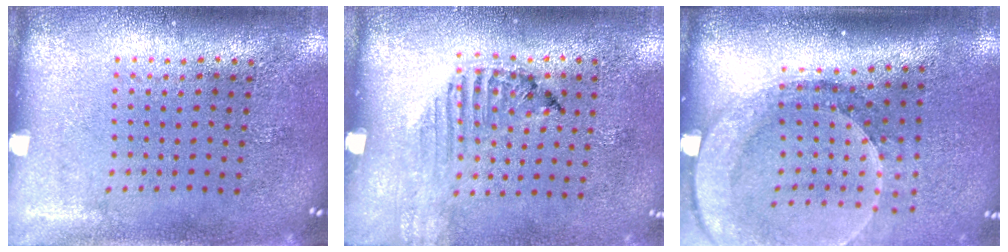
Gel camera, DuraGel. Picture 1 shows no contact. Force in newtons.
{"total": 1.2, "press": 1.2, "slide": 0.4}
{"total": 2.6, "press": 2.0, "slide": 1.7}